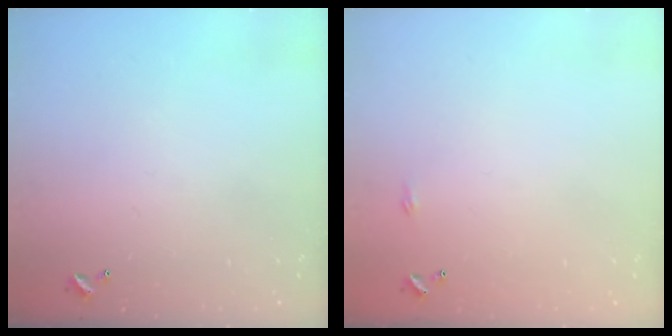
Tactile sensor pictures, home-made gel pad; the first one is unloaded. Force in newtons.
{"total": 2.2, "press": 2.1, "slide": 0.4}